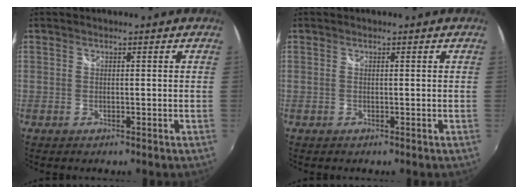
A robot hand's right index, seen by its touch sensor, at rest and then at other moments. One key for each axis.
{"total": 0.0}